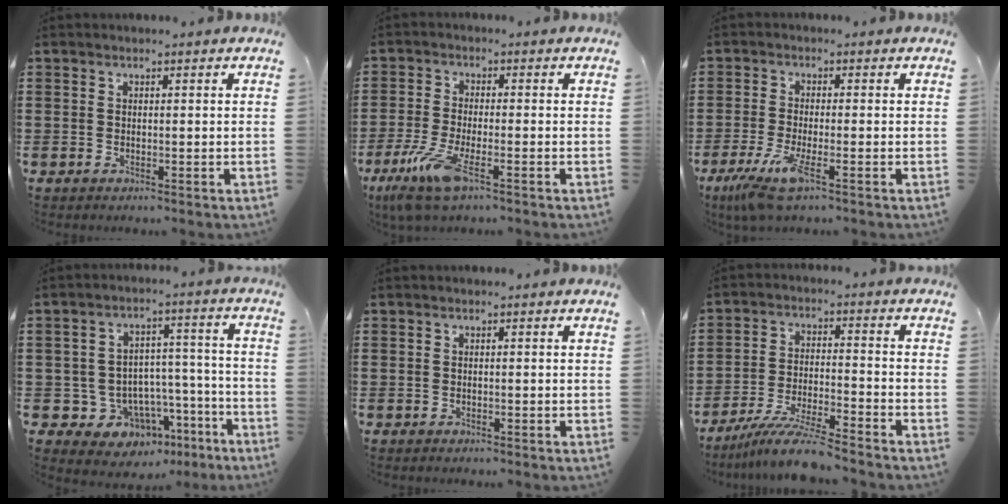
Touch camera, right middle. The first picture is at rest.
{"total": 7.2, "force": [-4.0, 1.6, 5.8], "torque": [-0.139, -0.022, -0.077]}
{"total": 5.6, "force": [-3.3, 0.4, 4.5], "torque": [-0.101, -0.023, -0.061]}
{"total": 7.8, "force": [-5.1, 5.6, 1.5], "torque": [-0.039, 0.034, -0.089]}
{"total": 0.0}
{"total": 8.0, "force": [-7.0, -0.1, 3.8], "torque": [-0.078, -0.009, -0.135]}